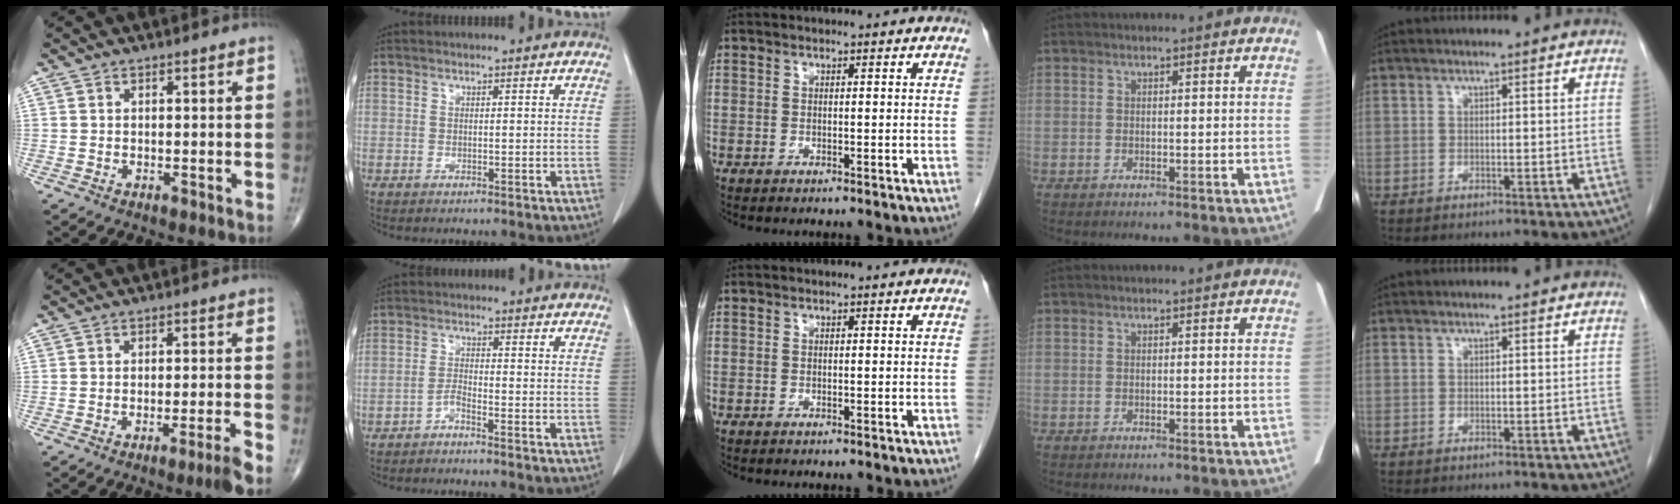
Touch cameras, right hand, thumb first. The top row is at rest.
{"thumb": {"total": 3.5, "force": [-2.4, -0.7, 2.4], "torque": [-0.047, 0.008, -0.043]}, "index": {"total": 2.2, "force": [-1.9, -0.3, 1.2], "torque": [-0.023, 0.002, -0.038]}}